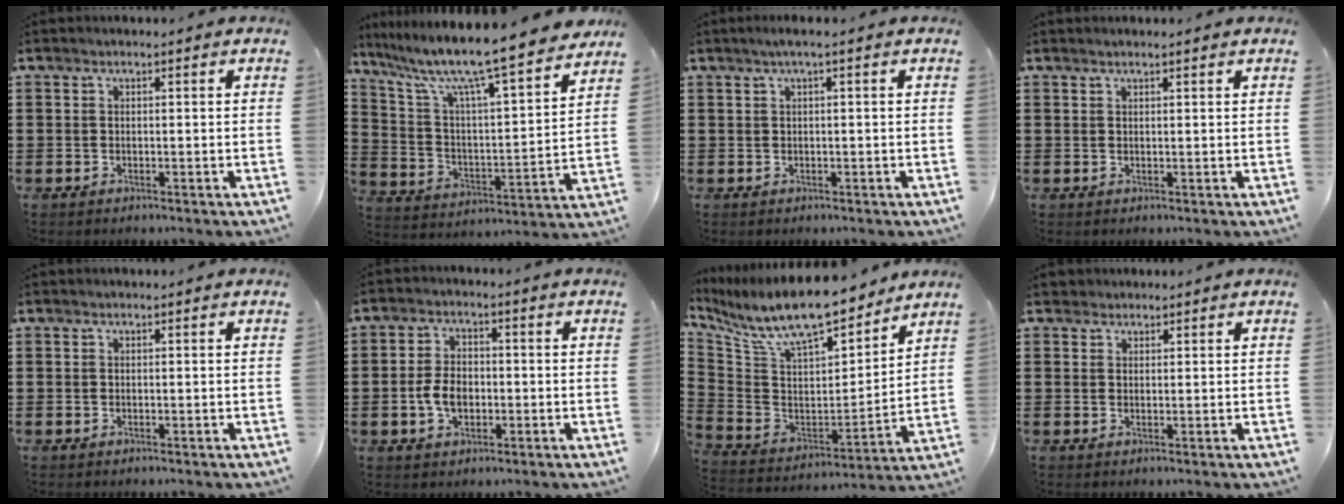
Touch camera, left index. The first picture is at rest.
{"total": 10.4, "force": [9.0, 0.0, 5.4], "torque": [-0.134, -0.074, 0.141]}
{"total": 1.4, "force": [0.2, 0.0, 1.4], "torque": [-0.021, -0.004, 0.005]}
{"total": 0.9, "force": [0.8, 0.0, 0.4], "torque": [-0.009, -0.001, 0.015]}
{"total": 0.0}
{"total": 5.0, "force": [-1.0, 3.0, 3.8], "torque": [-0.091, 0.001, -0.024]}
{"total": 11.7, "force": [9.9, 2.6, 5.7], "torque": [-0.151, -0.062, 0.175]}
{"total": 1.7, "force": [1.4, 0.9, 0.0], "torque": [-0.003, 0.006, 0.029]}